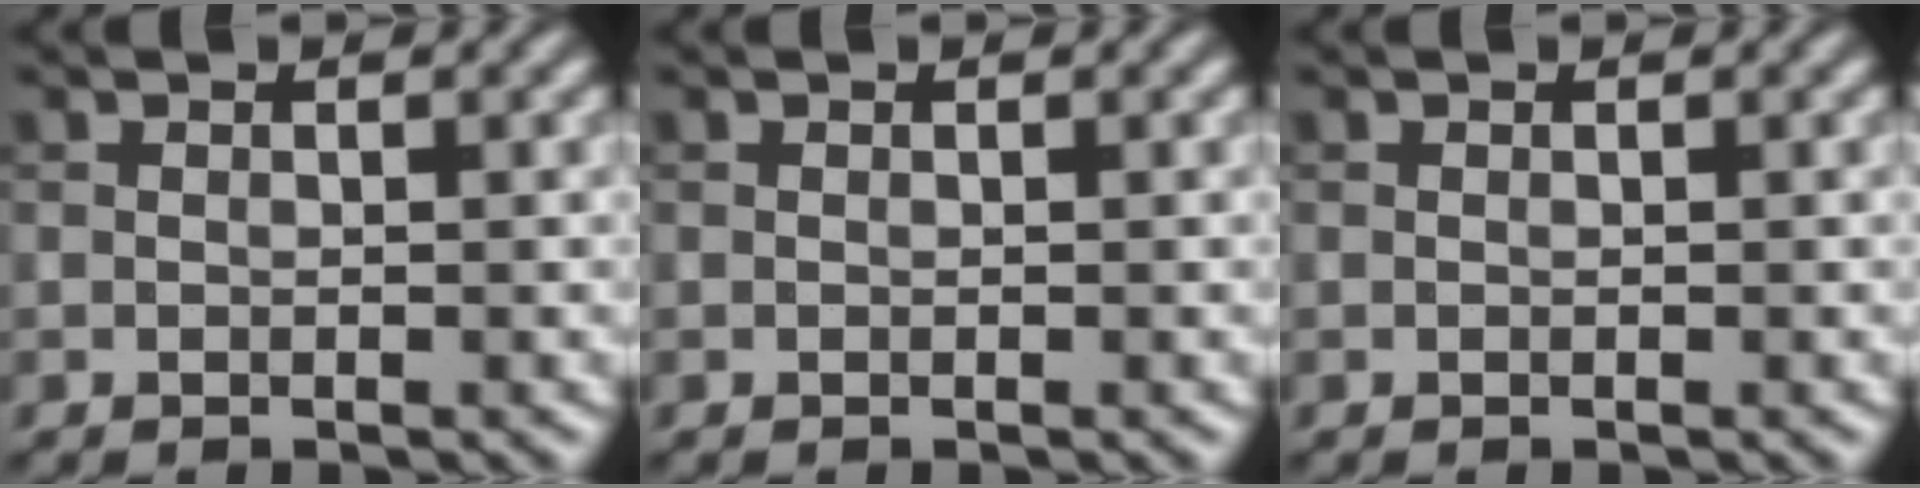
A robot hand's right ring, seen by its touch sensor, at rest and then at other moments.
{"total": 0.0}
{"total": 0.0}